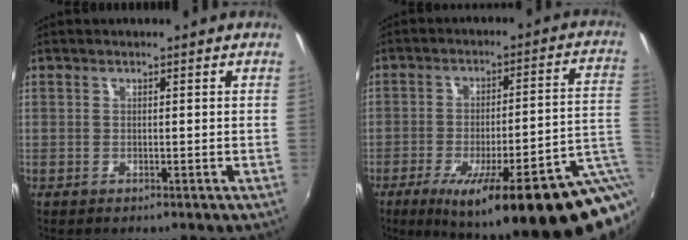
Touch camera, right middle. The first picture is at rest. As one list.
[{"total": 25.9, "force": [-14.2, 3.3, 21.4], "torque": [-0.286, -0.038, -0.194]}]